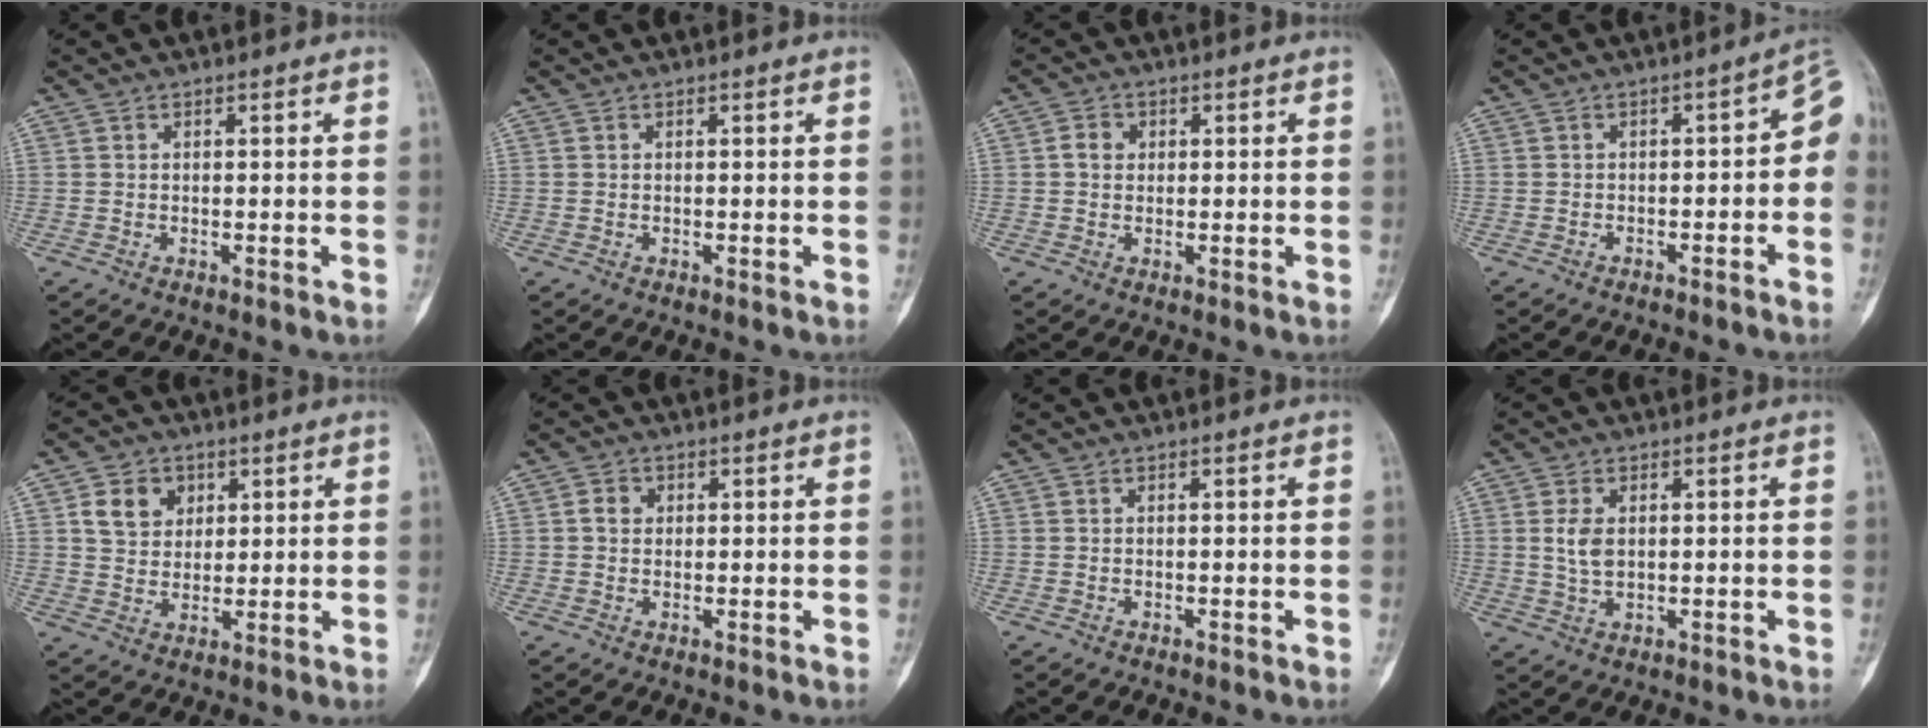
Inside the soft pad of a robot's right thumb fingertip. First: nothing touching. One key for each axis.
{"total": 0.0}
{"total": 2.5, "fx": 0.4, "fy": 2.2, "fz": 1.2, "tx": -0.010, "ty": 0.004, "tz": 0.005}
{"total": 6.9, "fx": -2.6, "fy": 3.6, "fz": 5.2, "tx": -0.041, "ty": 0.047, "tz": -0.038}
{"total": 7.2, "fx": 2.7, "fy": 5.9, "fz": 3.2, "tx": -0.028, "ty": -0.008, "tz": 0.048}
{"total": 2.4, "fx": 0.4, "fy": 2.1, "fz": 1.1, "tx": -0.009, "ty": 0.003, "tz": 0.005}
{"total": 0.0}
{"total": 6.2, "fx": 0.9, "fy": 3.7, "fz": 4.9, "tx": -0.097, "ty": -0.005, "tz": 0.024}